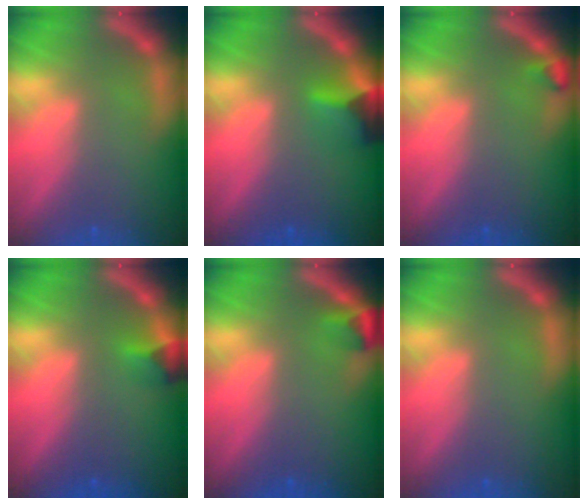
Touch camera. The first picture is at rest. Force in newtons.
{"total": 3.9}
{"total": 0.9}
{"total": 1.9}
{"total": 1.9}
{"total": 0.0}